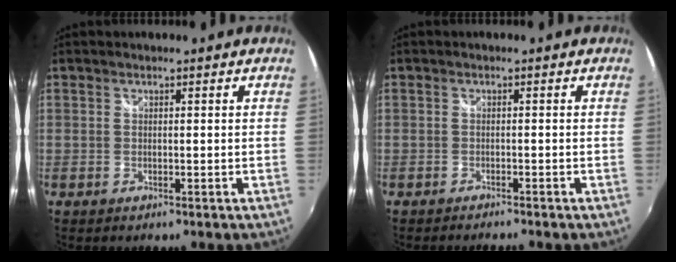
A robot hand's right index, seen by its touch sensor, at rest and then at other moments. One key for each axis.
{"total": 2.5, "fx": -2.3, "fy": 0.2, "fz": 0.9, "tx": -0.027, "ty": -0.013, "tz": -0.040}